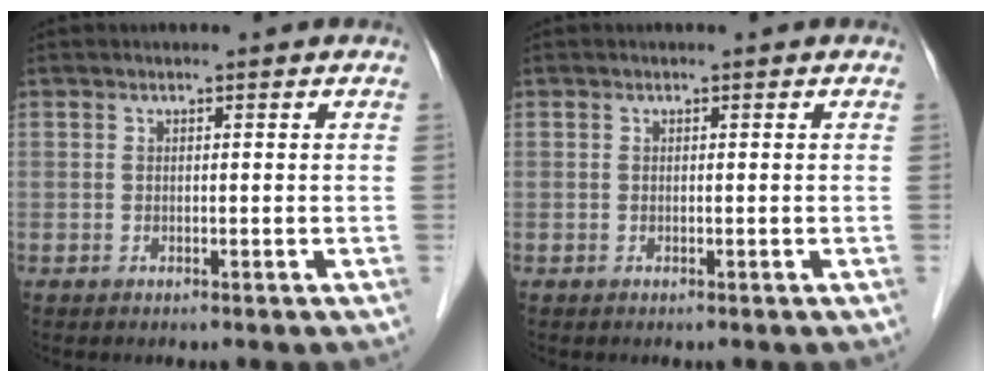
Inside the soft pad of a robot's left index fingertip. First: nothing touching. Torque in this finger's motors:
{"motor_torque": [-0.01, 0.05, -0.02, -0.01]}